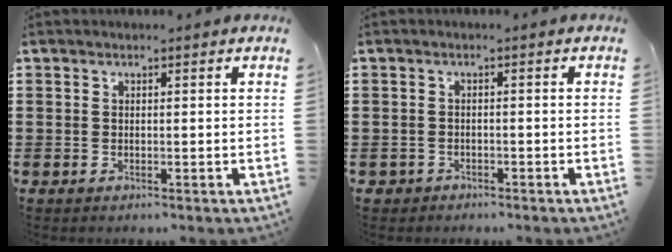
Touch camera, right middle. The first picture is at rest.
{"total": 1.1, "force": [-0.9, 0.5, -0.1], "torque": [-0.002, 0.001, -0.021]}